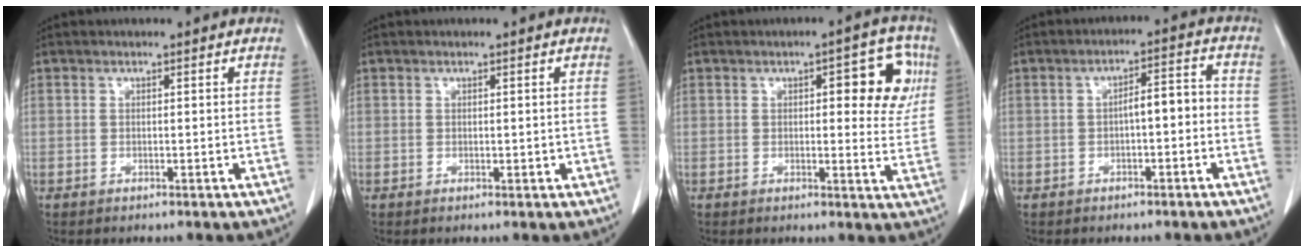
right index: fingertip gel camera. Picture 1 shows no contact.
{"total": 0.9, "force": [0.0, 0.5, 0.8], "torque": [-0.010, -0.002, 0.002]}
{"total": 8.2, "force": [2.5, 2.9, 7.3], "torque": [-0.071, 0.014, 0.024]}
{"total": 5.9, "force": [-1.2, 1.6, 5.5], "torque": [-0.080, 0.032, -0.016]}